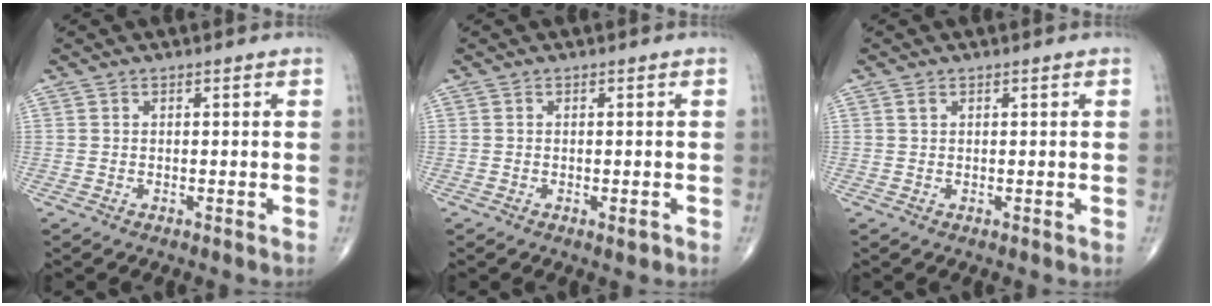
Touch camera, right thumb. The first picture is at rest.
{"total": 1.2, "force": [-0.5, 0.4, 0.9], "torque": [-0.011, -0.002, -0.007]}
{"total": 0.7, "force": [0.4, 0.4, 0.4], "torque": [-0.007, 0.003, 0.007]}